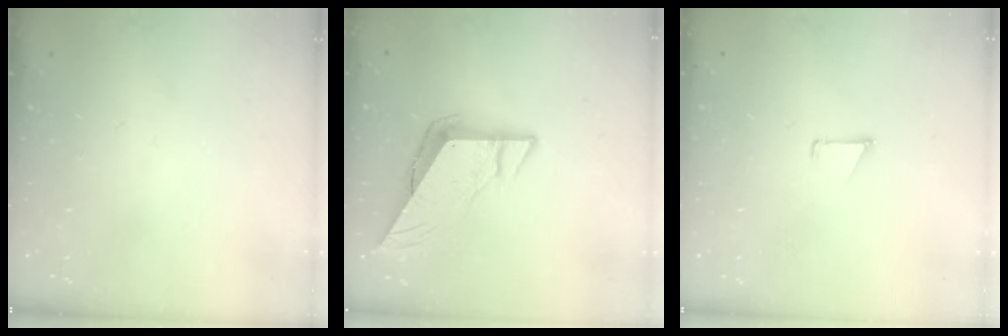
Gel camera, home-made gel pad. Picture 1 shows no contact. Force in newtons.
{"total": 9.4, "press": 9.3, "slide": 0.7}
{"total": 0.9, "press": 0.8, "slide": 0.1}